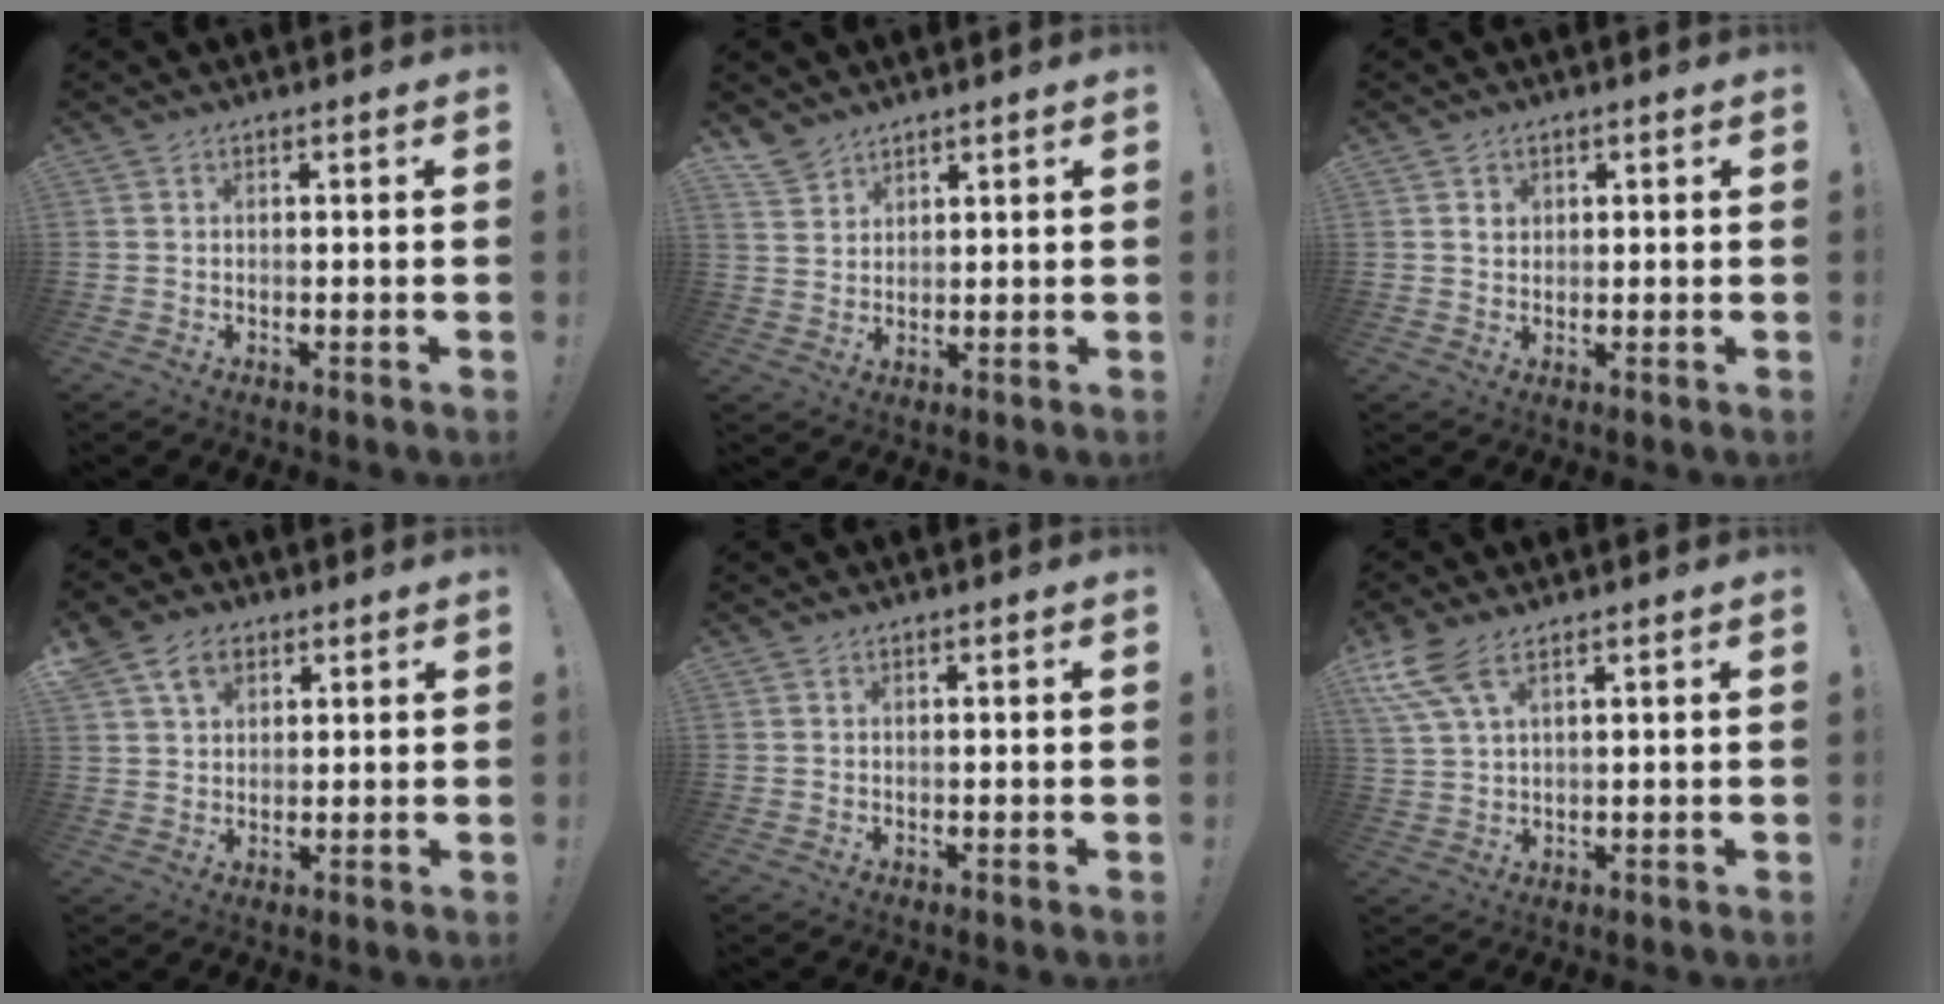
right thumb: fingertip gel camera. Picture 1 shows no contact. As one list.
[{"total": 5.2, "force": [4.3, 2.8, 0.9], "torque": [-0.016, -0.030, 0.084]}, {"total": 2.0, "force": [0.9, 1.7, 0.7], "torque": [0.000, -0.002, 0.013]}, {"total": 7.4, "force": [3.9, 5.4, 3.2], "torque": [-0.046, -0.011, 0.075]}, {"total": 0.0}, {"total": 8.3, "force": [5.2, 2.7, 5.9], "torque": [-0.128, -0.018, 0.101]}]